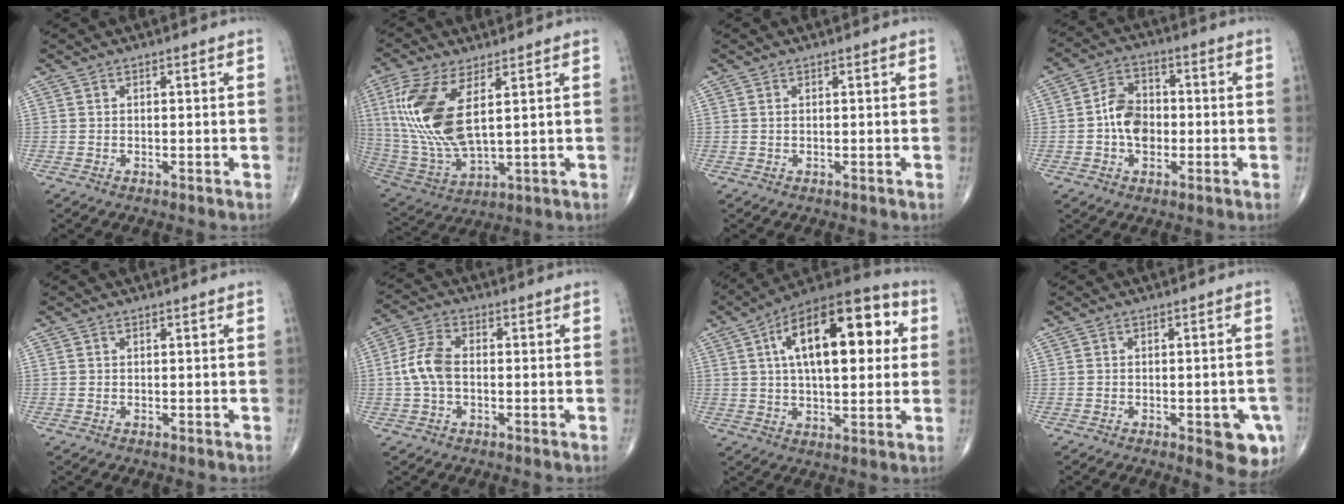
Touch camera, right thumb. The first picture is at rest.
{"total": 16.7, "force": [4.5, 7.0, 14.5], "torque": [-0.320, -0.020, 0.098]}
{"total": 0.0}
{"total": 8.3, "force": [-1.0, 6.0, 5.6], "torque": [-0.075, 0.021, -0.028]}
{"total": 0.0}
{"total": 6.8, "force": [-0.4, 4.0, 5.4], "torque": [-0.122, 0.018, -0.014]}
{"total": 22.8, "force": [5.7, 10.5, 19.4], "torque": [-0.275, 0.018, 0.077]}
{"total": 7.1, "force": [-2.7, 2.7, 6.0], "torque": [-0.053, 0.002, -0.028]}